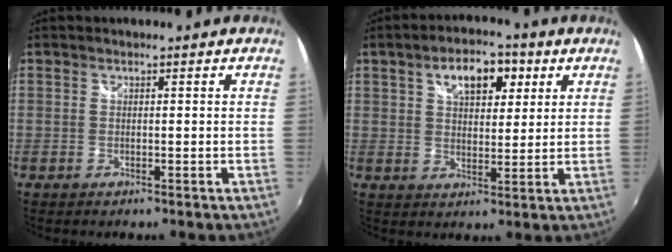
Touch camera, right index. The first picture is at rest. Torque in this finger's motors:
{"motor_torque": [0.40, 0.29, 0.18, 0.08]}